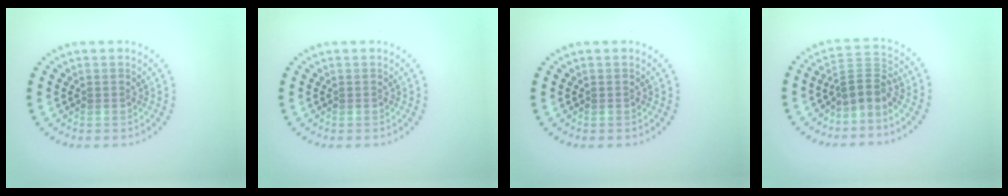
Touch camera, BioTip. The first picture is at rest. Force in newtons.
{"total": 0.0}
{"total": 0.0}
{"total": 2.8, "press": 2.0, "slide": 2.0}